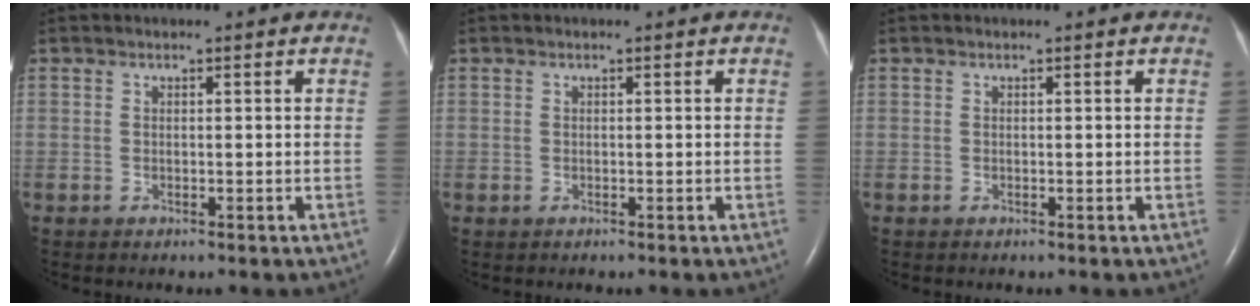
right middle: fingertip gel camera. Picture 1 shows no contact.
{"total": 0.0}
{"total": 0.0}